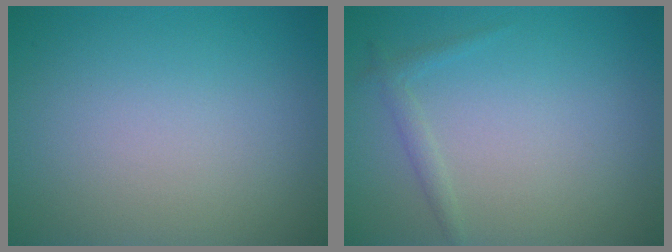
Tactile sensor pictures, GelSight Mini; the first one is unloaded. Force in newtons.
{"total": 1.0, "press": 1.0, "slide": 0.0}